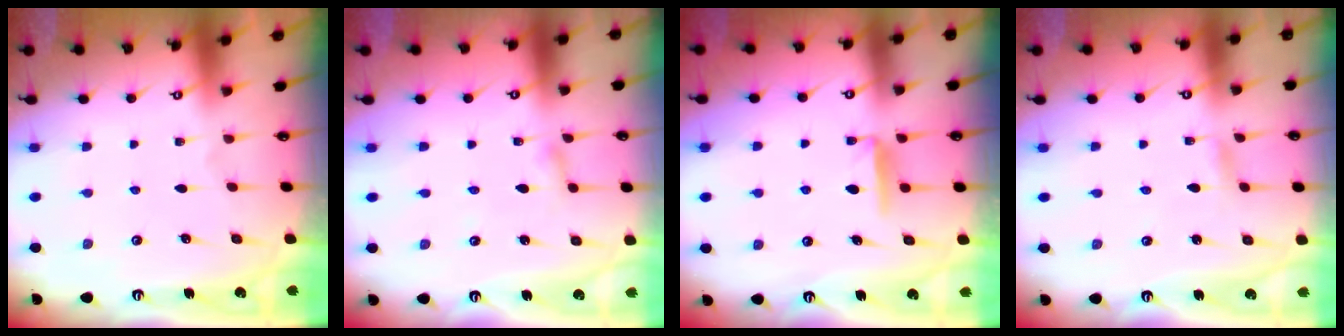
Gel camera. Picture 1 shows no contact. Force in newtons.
{"total": 2.0, "press": 2.0, "slide": 0.2}
{"total": 5.4, "press": 5.4, "slide": 0.7}
{"total": 1.4, "press": 1.4, "slide": 0.1}